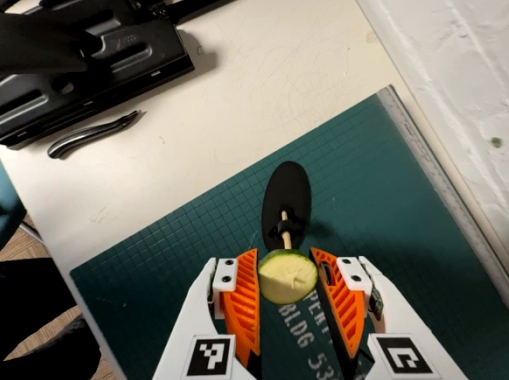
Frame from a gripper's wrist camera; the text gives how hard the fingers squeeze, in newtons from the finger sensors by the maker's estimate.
{"total": 8.6, "left": 8.4, "right": 8.8}